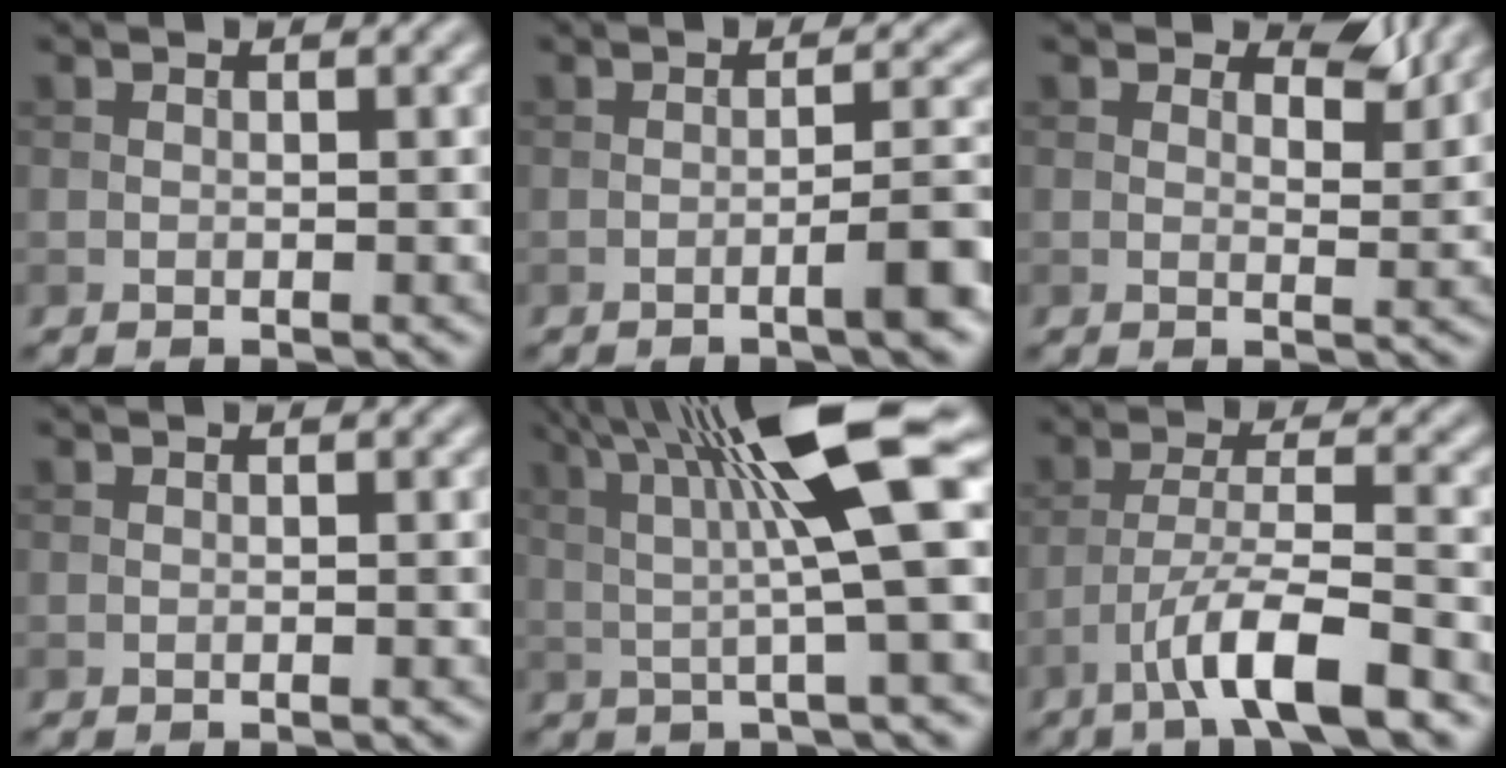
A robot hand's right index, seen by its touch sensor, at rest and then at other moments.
{"total": 3.8, "force": [-1.8, 0.6, 3.4], "torque": [-0.047, 0.012, -0.035]}
{"total": 2.3, "force": [1.7, 0.9, 1.3], "torque": [-0.020, -0.007, 0.028]}
{"total": 0.0}
{"total": 10.8, "force": [3.0, 1.5, 10.3], "torque": [-0.159, 0.014, 0.047]}
{"total": 7.2, "force": [-4.5, 1.4, 5.5], "torque": [-0.094, 0.006, -0.081]}